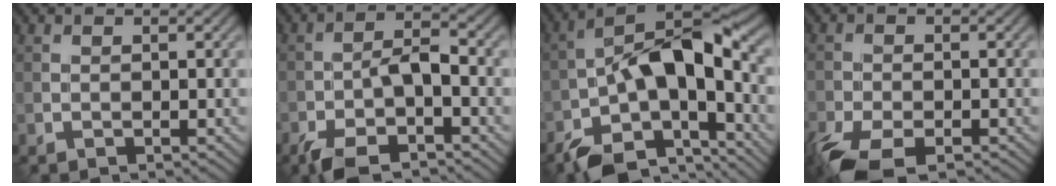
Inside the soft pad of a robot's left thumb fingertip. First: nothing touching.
{"total": 7.0, "force": [-3.8, 2.7, 5.3], "torque": [-0.097, 0.001, -0.078]}
{"total": 14.2, "force": [-5.9, 6.5, 11.2], "torque": [-0.186, -0.013, -0.118]}
{"total": 7.3, "force": [-4.9, 2.9, 4.6], "torque": [-0.093, -0.024, -0.094]}